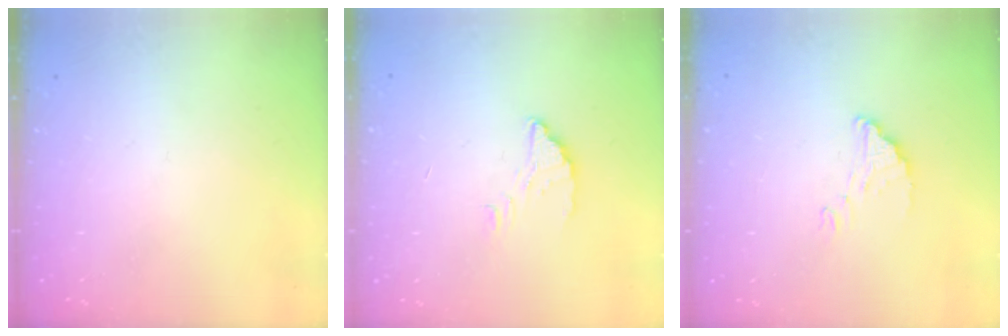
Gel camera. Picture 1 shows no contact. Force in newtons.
{"total": 2.7, "press": 2.7, "slide": 0.1}
{"total": 1.8, "press": 1.8, "slide": 0.0}